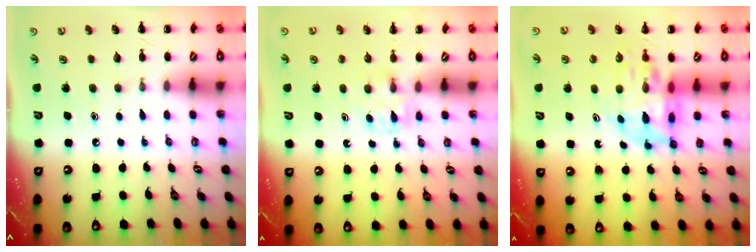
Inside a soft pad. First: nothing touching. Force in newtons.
{"total": 3.7, "press": 3.5, "slide": 1.3}
{"total": 11.8, "press": 11.2, "slide": 3.6}